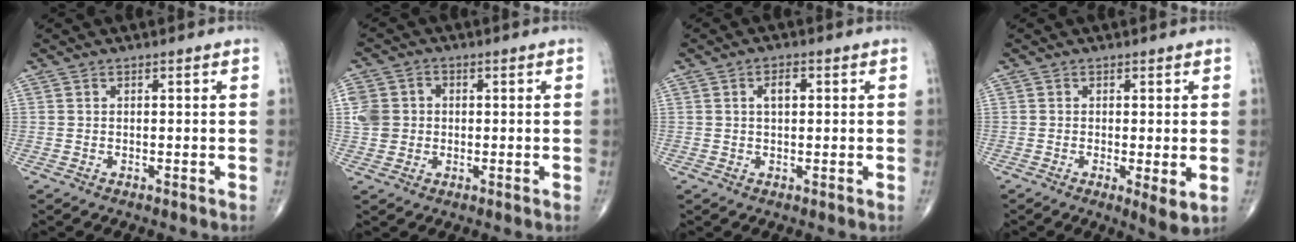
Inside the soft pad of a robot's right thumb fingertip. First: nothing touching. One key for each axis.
{"total": 6.6, "fx": 0.4, "fy": 5.9, "fz": 2.9, "tx": -0.046, "ty": 0.012, "tz": 0.007}
{"total": 3.1, "fx": 0.8, "fy": 1.6, "fz": 2.5, "tx": -0.040, "ty": 0.004, "tz": 0.012}
{"total": 4.1, "fx": -0.6, "fy": 0.9, "fz": 3.9, "tx": -0.069, "ty": -0.016, "tz": -0.014}